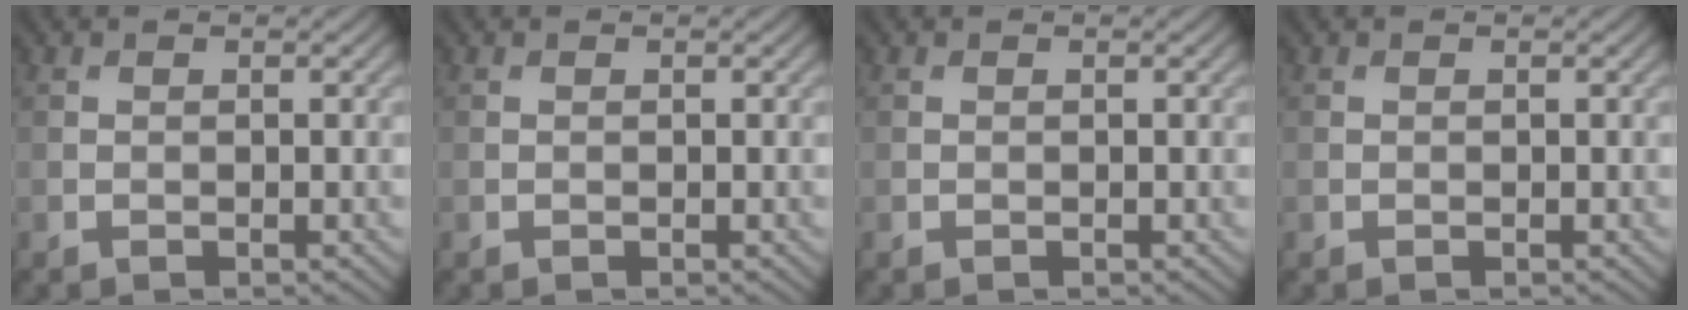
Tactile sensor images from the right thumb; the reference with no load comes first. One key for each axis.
{"total": 0.0}
{"total": 0.0}
{"total": 0.0}